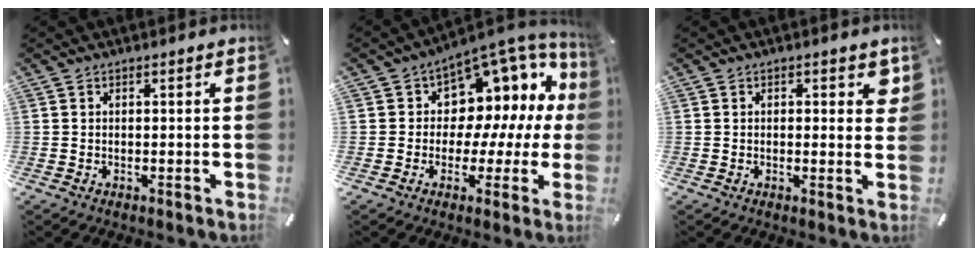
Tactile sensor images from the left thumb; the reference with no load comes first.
{"total": 9.4, "force": [3.7, 7.8, 3.7], "torque": [-0.053, -0.057, 0.073]}
{"total": 2.5, "force": [0.8, 1.4, 1.9], "torque": [-0.016, -0.003, 0.007]}